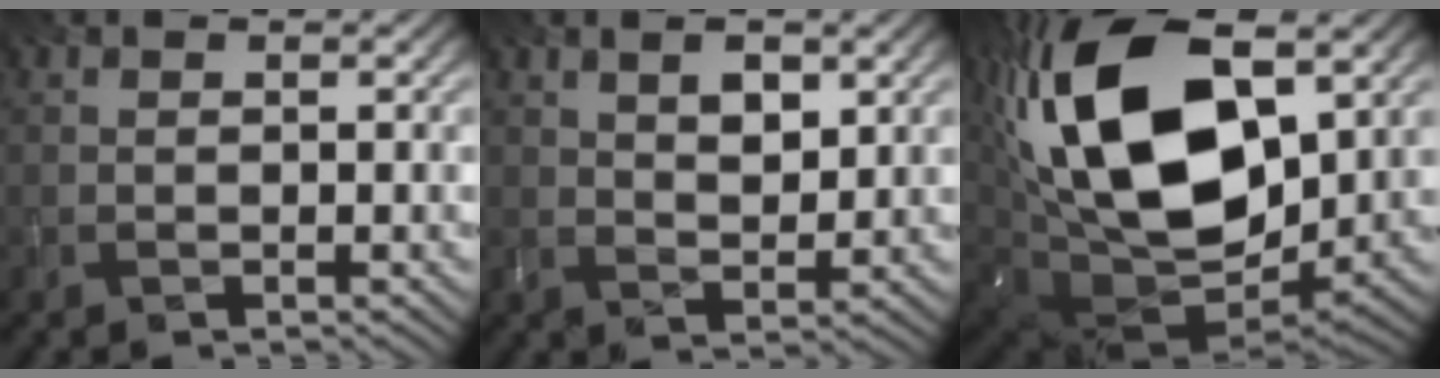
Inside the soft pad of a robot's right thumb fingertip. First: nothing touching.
{"total": 4.4, "force": [2.0, 2.2, 3.2], "torque": [-0.060, -0.003, 0.038]}
{"total": 21.0, "force": [6.0, 12.3, 15.9], "torque": [-0.348, 0.013, 0.113]}